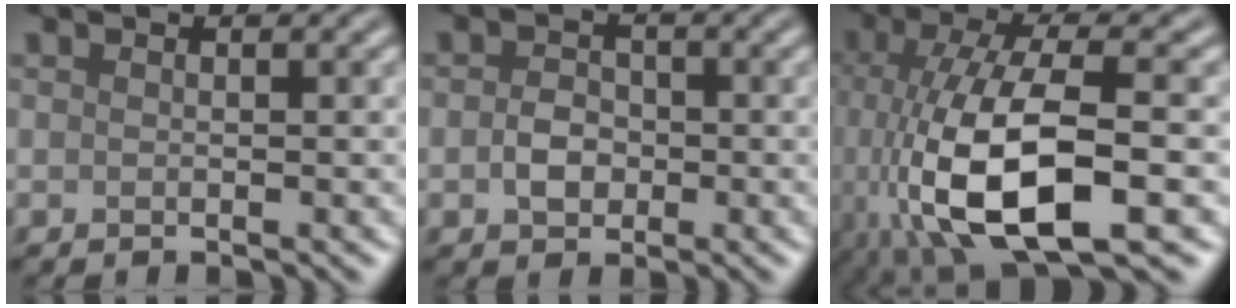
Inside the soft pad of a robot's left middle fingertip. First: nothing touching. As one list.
[{"total": 2.3, "force": [-0.5, 1.9, 1.3], "torque": [-0.023, 0.002, -0.015]}, {"total": 11.5, "force": [-3.5, 4.1, 10.1], "torque": [-0.205, -0.009, -0.066]}]